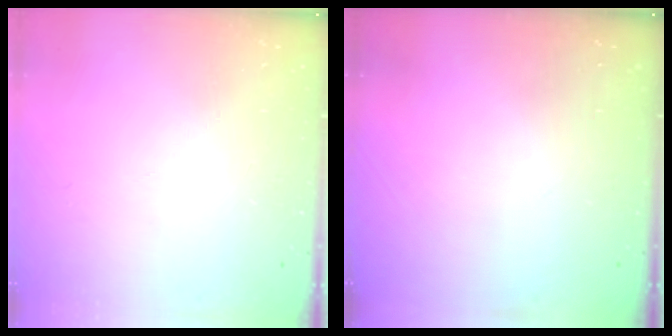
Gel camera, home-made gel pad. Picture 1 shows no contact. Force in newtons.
{"total": 0.0}